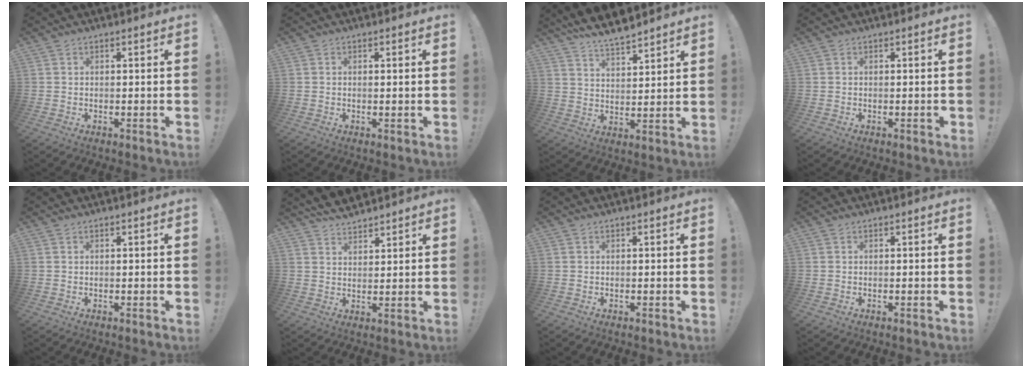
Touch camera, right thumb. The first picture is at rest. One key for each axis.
{"total": 0.7, "fx": 0.2, "fy": -0.2, "fz": 0.6, "tx": -0.004, "ty": -0.004, "tz": 0.002}
{"total": 8.3, "fx": 7.4, "fy": 1.8, "fz": 3.1, "tx": -0.067, "ty": -0.050, "tz": 0.140}
{"total": 0.6, "fx": -0.2, "fy": 0.1, "fz": 0.5, "tx": -0.013, "ty": 0.003, "tz": -0.002}
{"total": 0.0}
{"total": 5.6, "fx": 5.2, "fy": 1.8, "fz": 1.2, "tx": -0.030, "ty": -0.027, "tz": 0.099}
{"total": 0.0}
{"total": 0.0}